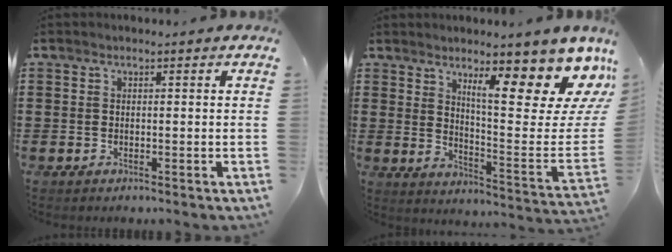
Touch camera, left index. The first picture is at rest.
{"total": 14.1, "force": [9.0, 2.9, 10.4], "torque": [-0.165, -0.072, 0.144]}